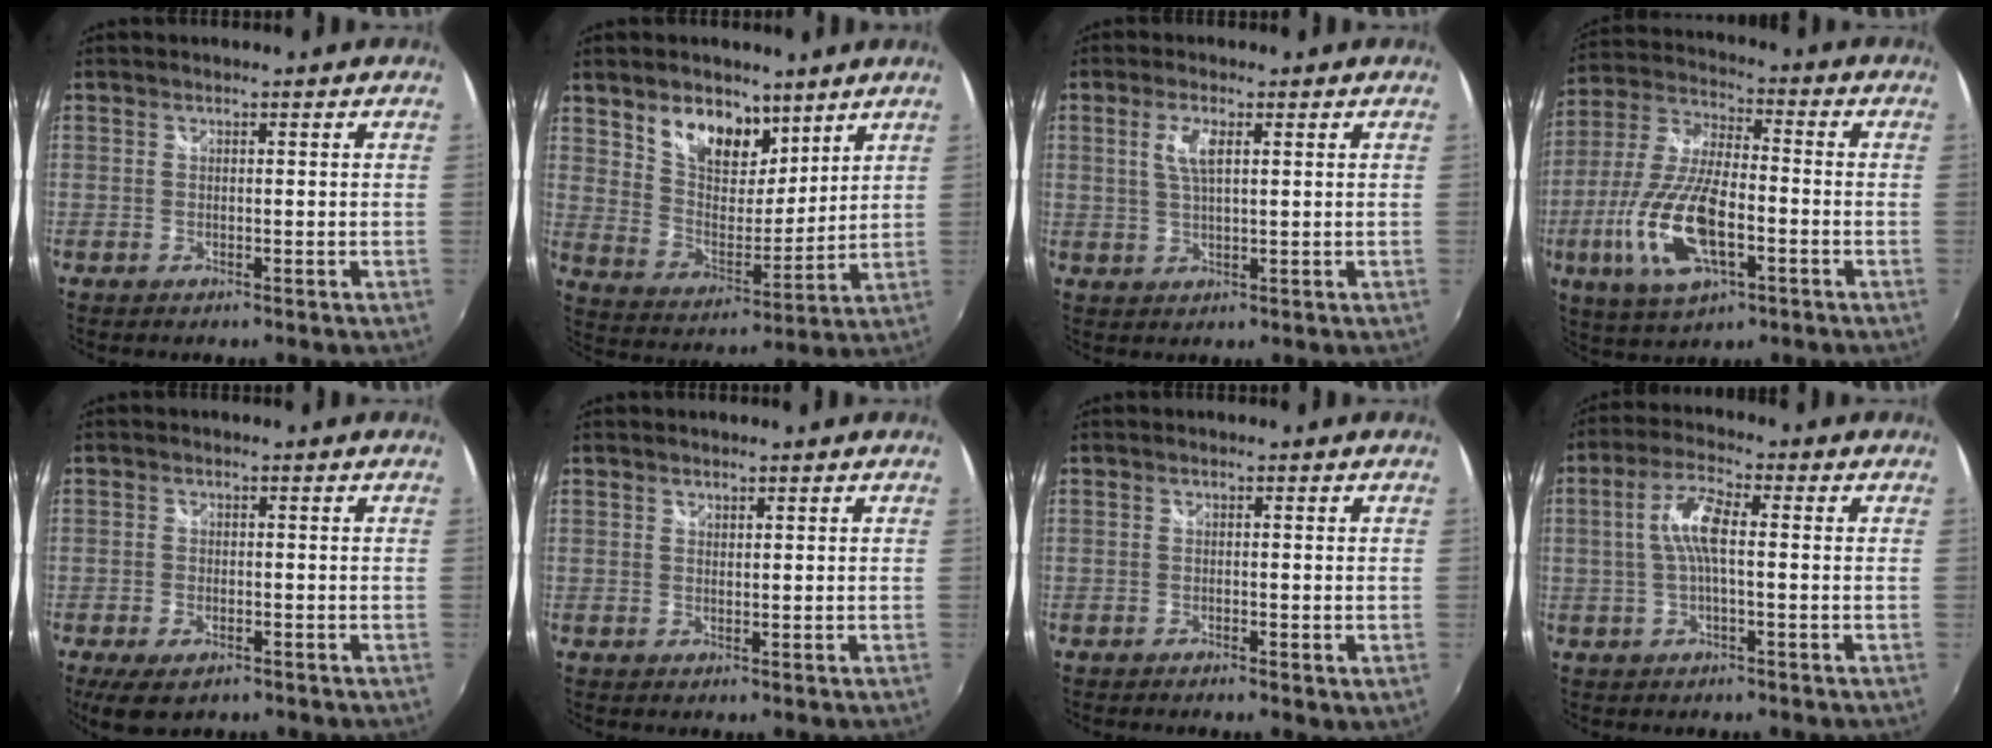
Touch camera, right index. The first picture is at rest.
{"total": 12.3, "force": [8.0, 7.2, 5.9], "torque": [-0.098, 0.004, 0.149]}
{"total": 4.2, "force": [1.4, 1.3, 3.7], "torque": [-0.073, 0.001, 0.026]}
{"total": 17.4, "force": [-5.5, 6.8, 15.0], "torque": [-0.324, -0.014, -0.103]}
{"total": 5.9, "force": [-3.6, 2.9, 3.7], "torque": [-0.087, -0.020, -0.060]}
{"total": 0.7, "force": [0.6, 0.3, 0.1], "torque": [0.000, 0.000, 0.011]}
{"total": 1.6, "force": [-0.5, 0.6, 1.3], "torque": [-0.022, -0.006, -0.008]}
{"total": 6.5, "force": [0.0, 1.6, 6.3], "torque": [-0.129, 0.011, 0.001]}